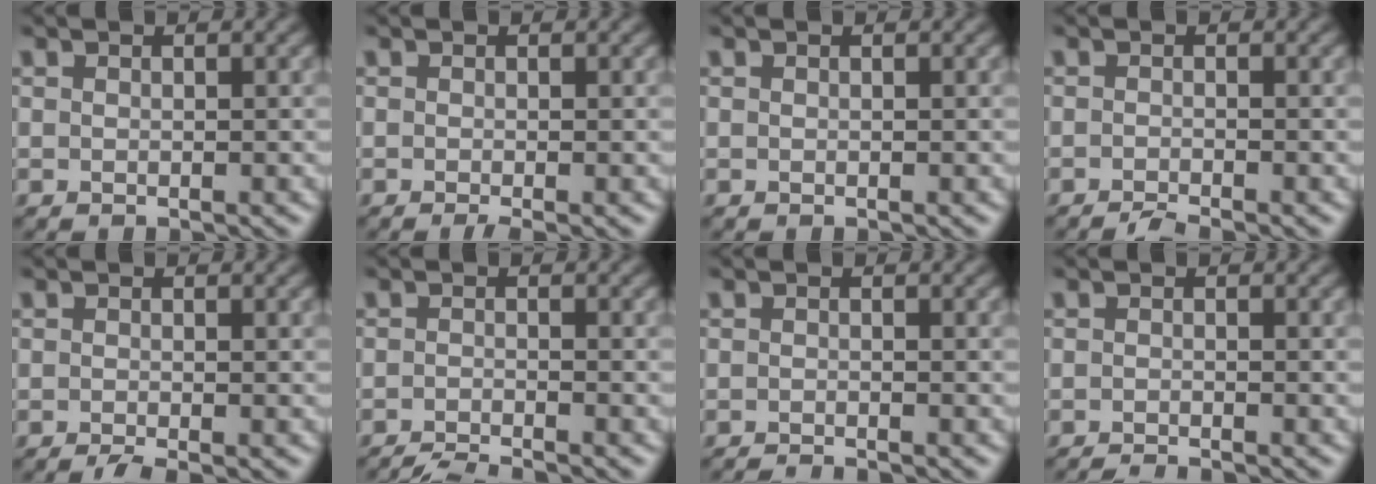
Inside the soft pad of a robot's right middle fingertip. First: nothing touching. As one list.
[{"total": 1.2, "force": [-0.7, 0.2, 1.0], "torque": [-0.017, -0.004, -0.011]}, {"total": 0.0}, {"total": 2.0, "force": [-1.8, 0.2, 0.9], "torque": [-0.014, 0.000, -0.036]}, {"total": 1.7, "force": [-1.3, 0.2, 1.1], "torque": [-0.018, -0.002, -0.024]}, {"total": 3.5, "force": [-3.3, 0.2, 1.3], "torque": [-0.023, -0.002, -0.062]}, {"total": 1.7, "force": [-1.6, 0.1, 0.5], "torque": [-0.005, -0.003, -0.031]}, {"total": 2.1, "force": [-1.9, 0.1, 0.7], "torque": [-0.008, -0.002, -0.037]}]